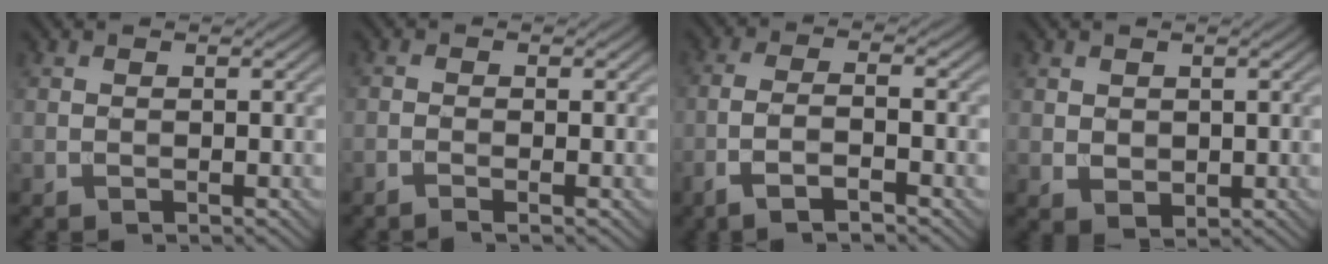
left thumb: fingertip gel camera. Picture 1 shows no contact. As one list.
[{"total": 1.3, "force": [-0.7, 0.1, 1.1], "torque": [-0.018, 0.003, -0.021]}, {"total": 5.0, "force": [-2.7, 1.1, 4.1], "torque": [-0.082, 0.004, -0.062]}, {"total": 1.7, "force": [0.6, 1.4, 0.8], "torque": [-0.022, -0.005, 0.017]}]